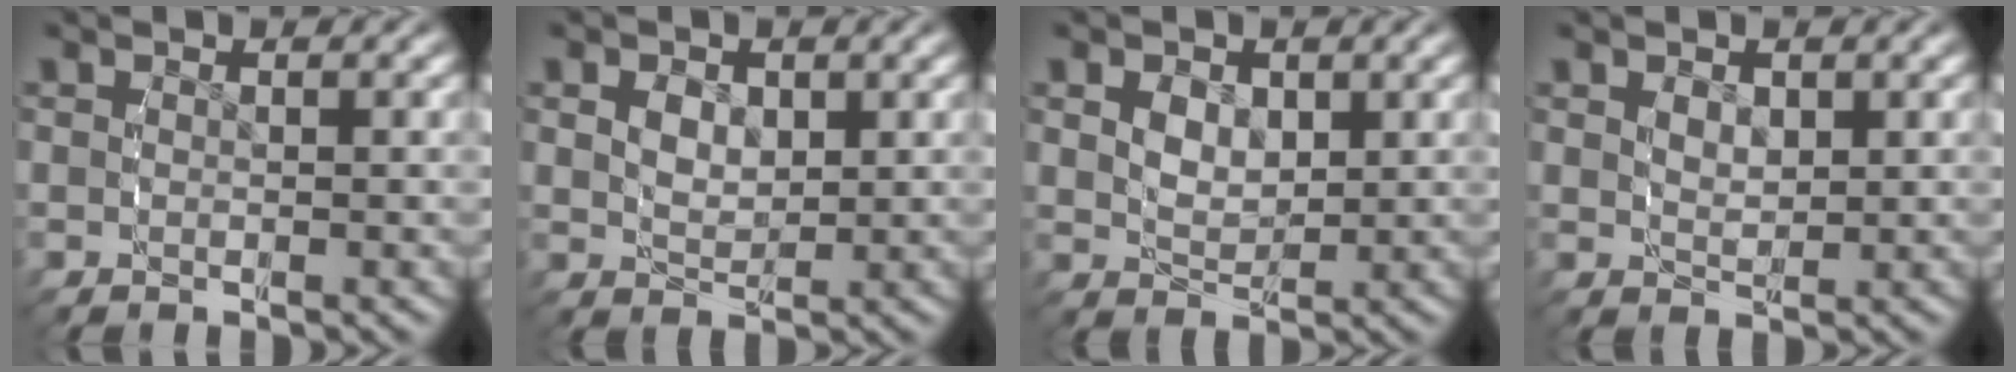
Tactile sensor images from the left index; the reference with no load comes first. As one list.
[{"total": 2.6, "force": [0.6, 1.6, 1.9], "torque": [-0.034, -0.016, 0.024]}, {"total": 2.9, "force": [0.8, 1.8, 2.1], "torque": [-0.037, -0.016, 0.026]}, {"total": 1.4, "force": [0.6, 0.6, 1.1], "torque": [-0.019, -0.013, 0.024]}]